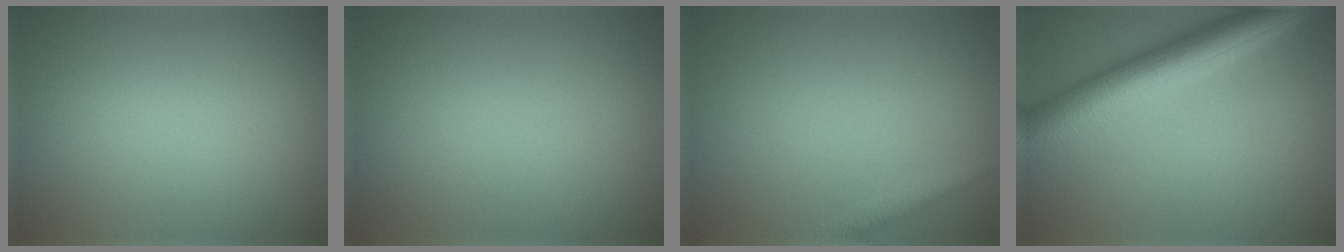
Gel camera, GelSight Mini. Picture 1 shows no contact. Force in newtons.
{"total": 0.0}
{"total": 1.9, "press": 1.9, "slide": 0.0}
{"total": 7.8, "press": 7.8, "slide": 0.2}